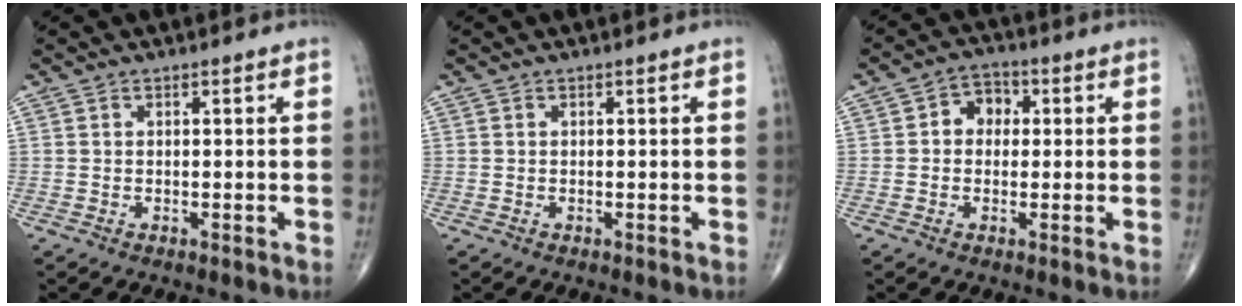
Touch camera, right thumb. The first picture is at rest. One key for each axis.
{"total": 0.0}
{"total": 5.1, "fx": 0.5, "fy": 4.1, "fz": 2.9, "tx": -0.019, "ty": 0.015, "tz": -0.001}